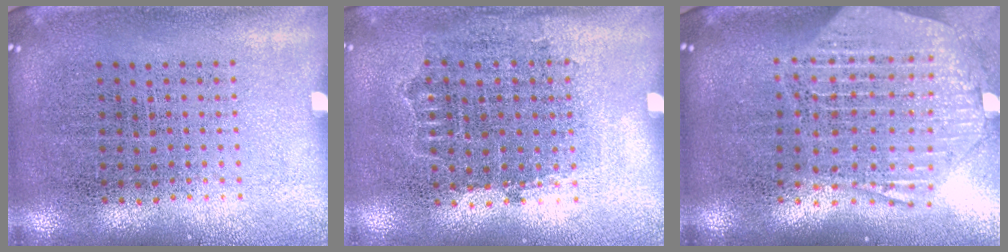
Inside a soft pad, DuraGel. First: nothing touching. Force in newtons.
{"total": 0.8, "press": 0.7, "slide": 0.3}
{"total": 2.8, "press": 2.3, "slide": 1.6}